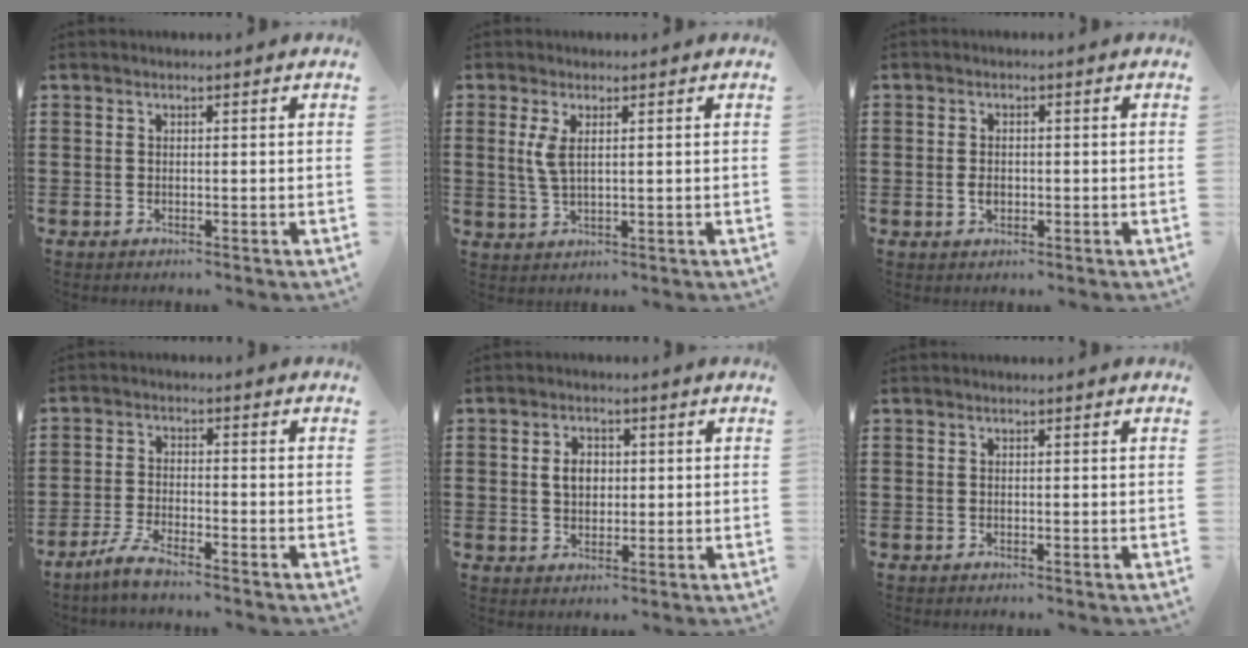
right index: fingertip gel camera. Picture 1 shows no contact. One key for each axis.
{"total": 3.4, "fx": 1.1, "fy": 1.3, "fz": 3.0, "tx": -0.070, "ty": 0.003, "tz": 0.015}
{"total": 1.7, "fx": -0.3, "fy": 1.1, "fz": 1.3, "tx": -0.026, "ty": 0.004, "tz": -0.005}
{"total": 3.7, "fx": -3.3, "fy": 0.0, "fz": 1.7, "tx": -0.053, "ty": -0.005, "tz": -0.070}
{"total": 3.5, "fx": 0.4, "fy": 2.5, "fz": 2.3, "tx": -0.045, "ty": 0.008, "tz": 0.003}
{"total": 0.0}